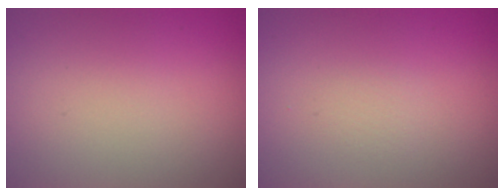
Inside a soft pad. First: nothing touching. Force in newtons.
{"total": 0.7, "press": 0.7, "slide": 0.1}